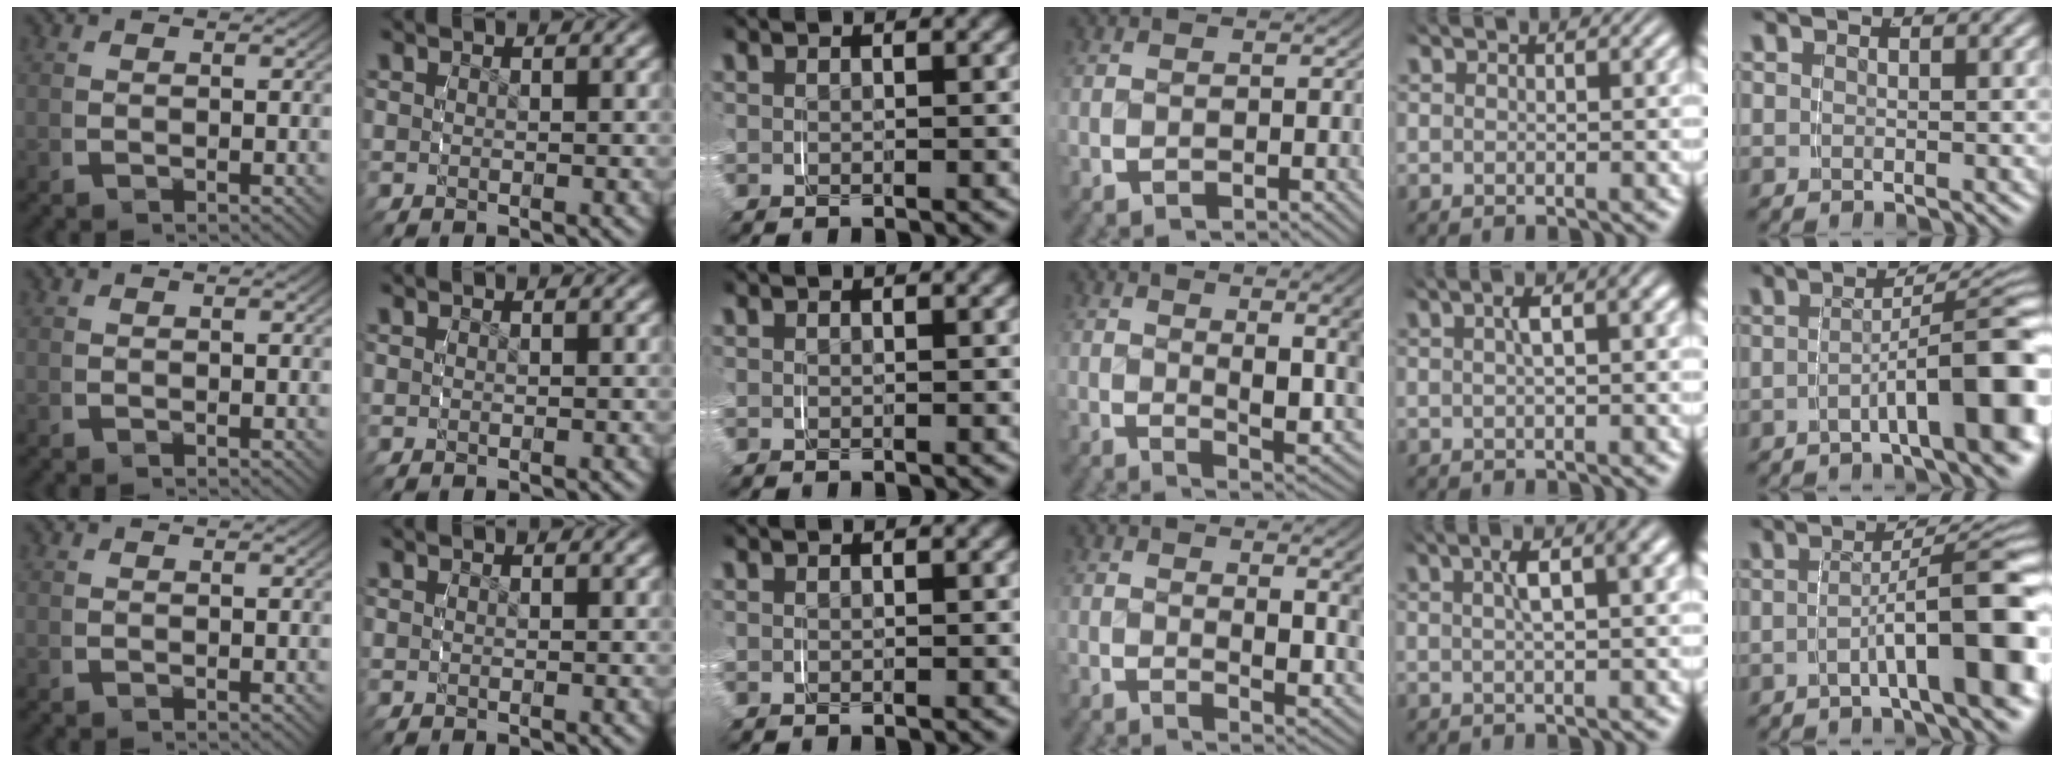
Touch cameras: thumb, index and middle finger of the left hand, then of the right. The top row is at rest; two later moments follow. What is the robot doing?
{"motion": "grasp_and_lifting", "object": "jewelry box"}